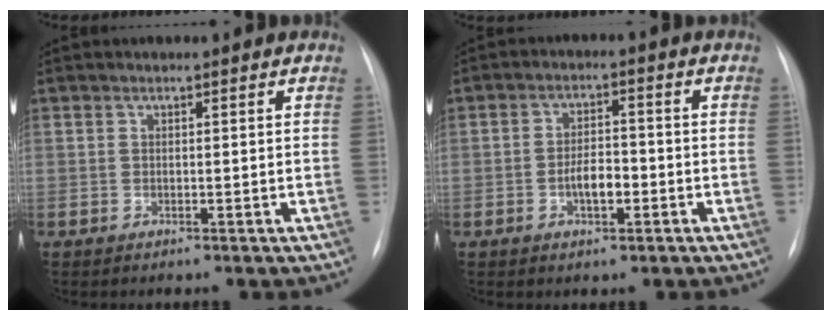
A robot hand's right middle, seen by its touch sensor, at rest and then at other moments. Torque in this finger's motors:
{"motor_torque": [0.50, -0.38, 0.23, 0.03]}